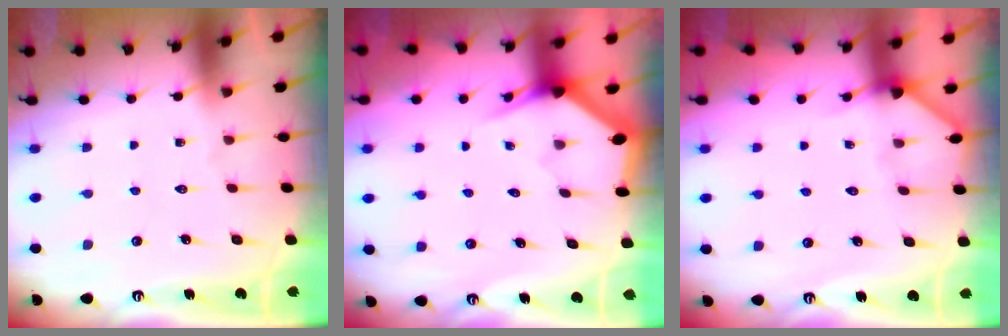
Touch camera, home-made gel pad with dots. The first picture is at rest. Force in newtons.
{"total": 3.0, "press": 3.0, "slide": 0.0}
{"total": 4.1, "press": 4.0, "slide": 0.4}